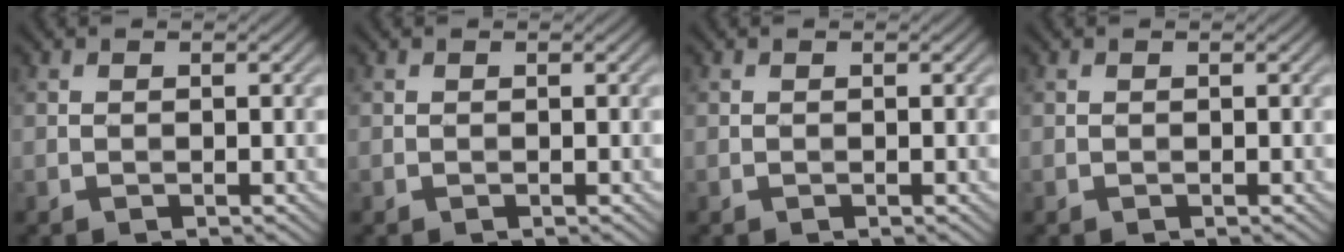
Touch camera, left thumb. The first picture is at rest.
{"total": 0.0}
{"total": 0.0}
{"total": 0.0}